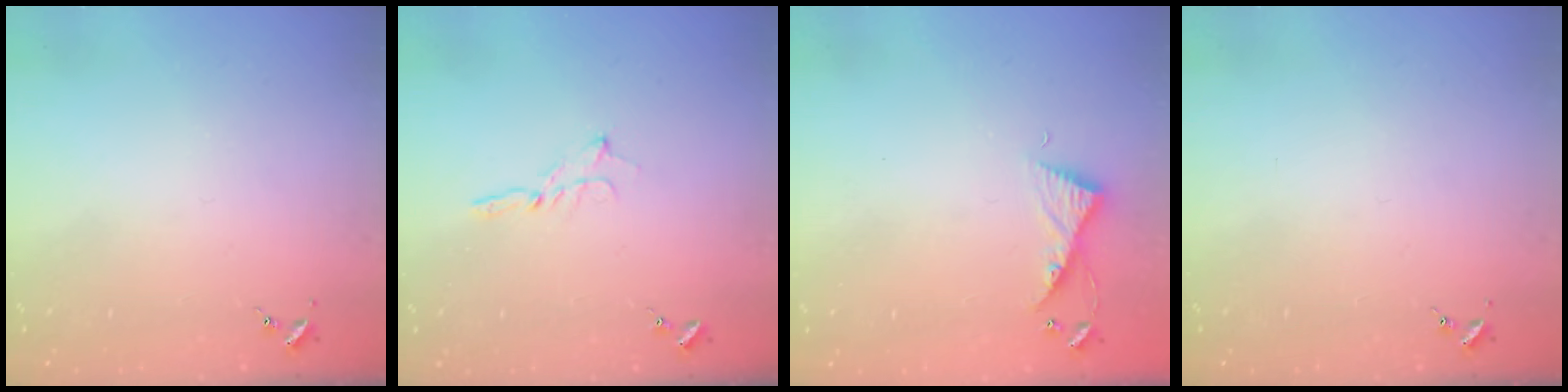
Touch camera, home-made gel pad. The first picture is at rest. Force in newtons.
{"total": 2.3, "press": 2.3, "slide": 0.2}
{"total": 6.2, "press": 6.2, "slide": 0.6}
{"total": 0.0}